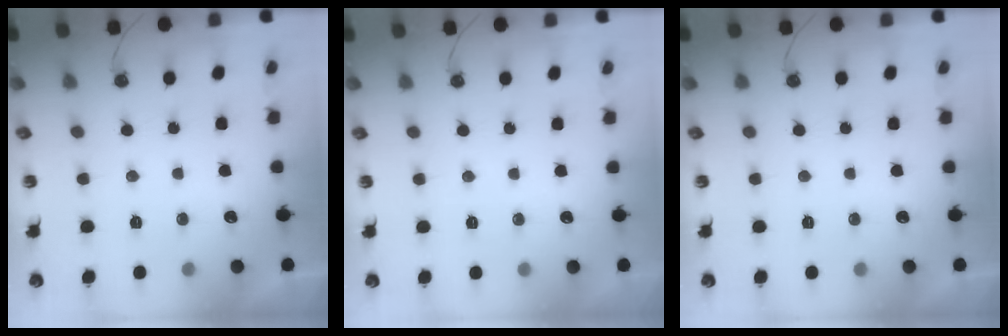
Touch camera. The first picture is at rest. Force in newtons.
{"total": 0.0}
{"total": 0.0}